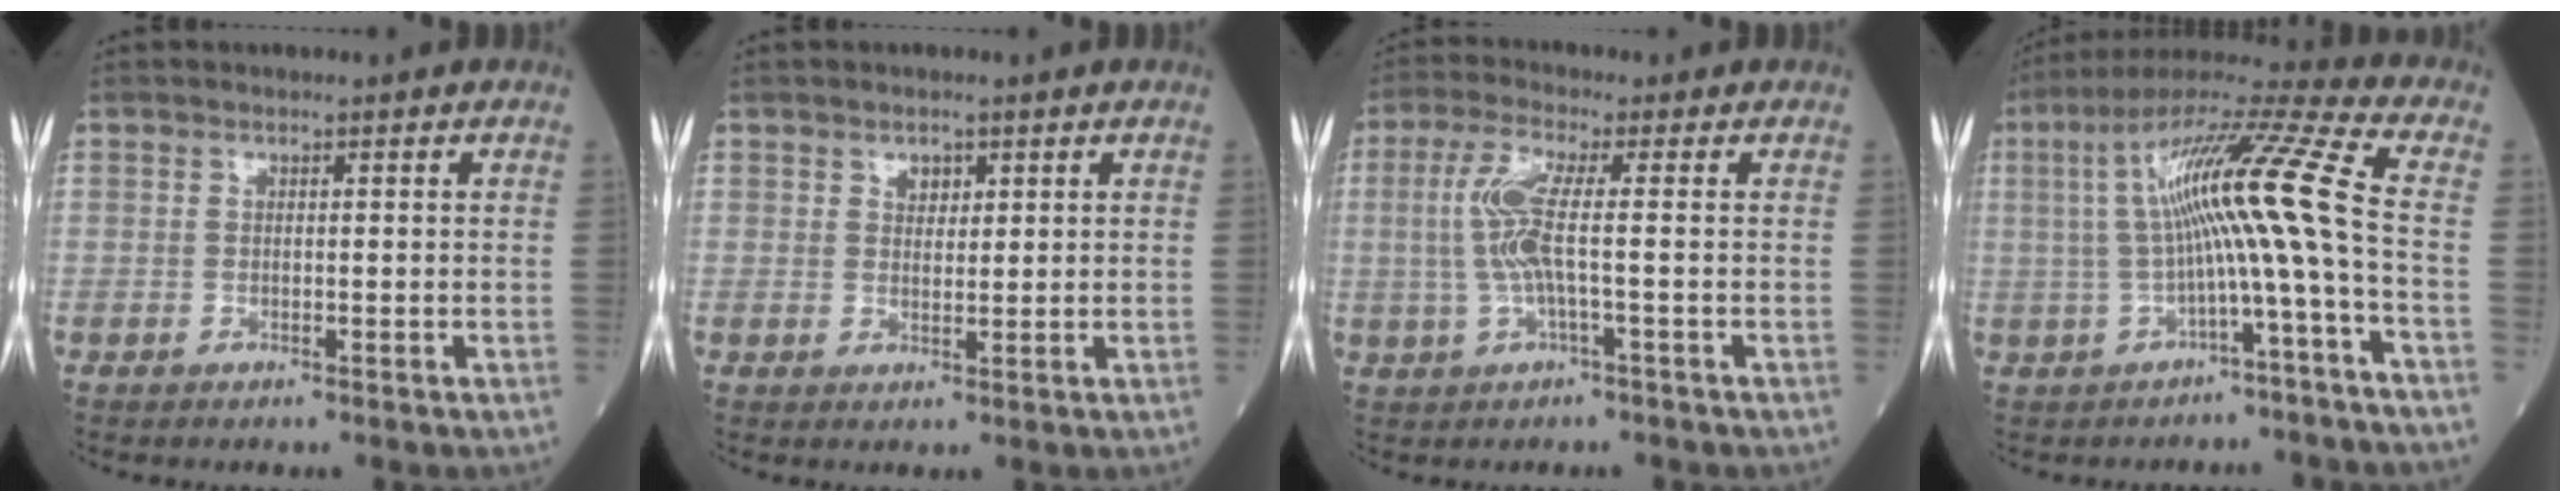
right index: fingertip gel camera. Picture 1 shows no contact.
{"total": 1.9, "force": [1.1, 1.2, 1.0], "torque": [-0.016, 0.000, 0.020]}
{"total": 5.9, "force": [0.1, 0.5, 5.8], "torque": [-0.131, 0.010, 0.002]}
{"total": 14.0, "force": [-0.5, -0.9, 14.0], "torque": [-0.246, 0.038, -0.013]}